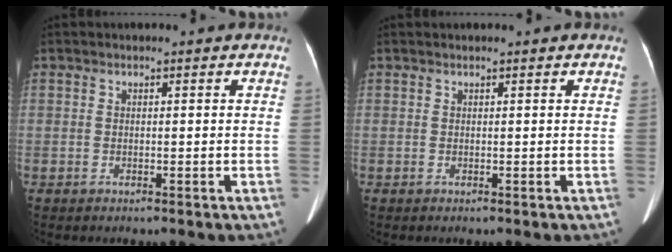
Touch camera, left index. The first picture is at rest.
{"total": 0.9, "force": [0.8, 0.0, 0.4], "torque": [-0.007, 0.018, 0.015]}